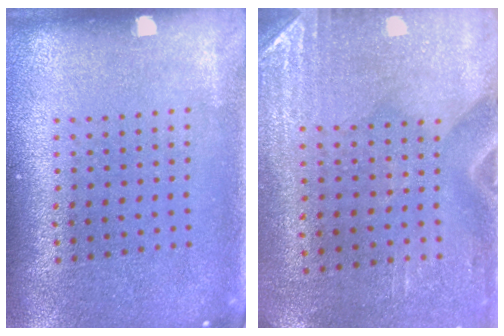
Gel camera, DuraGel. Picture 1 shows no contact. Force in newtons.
{"total": 2.9, "press": 2.5, "slide": 1.4}